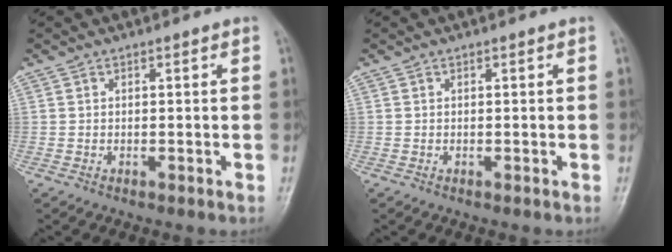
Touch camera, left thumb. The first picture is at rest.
{"total": 0.0}